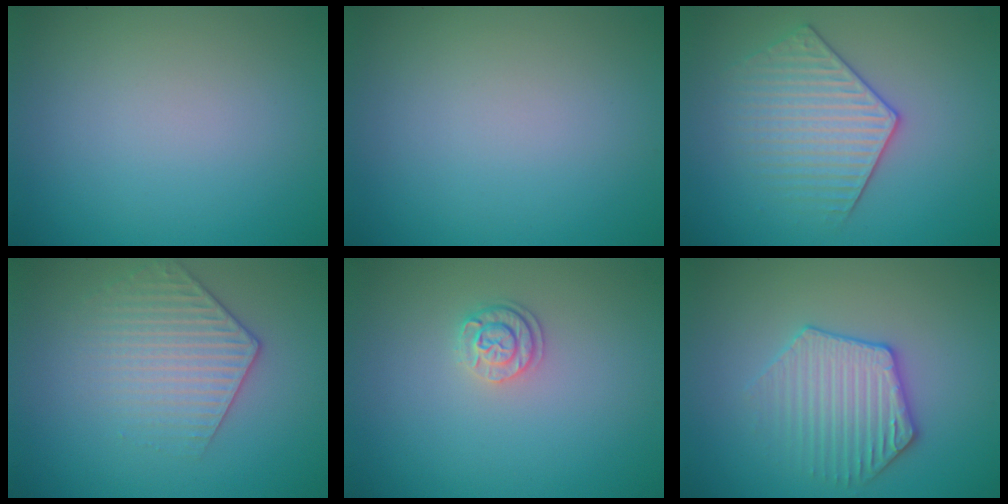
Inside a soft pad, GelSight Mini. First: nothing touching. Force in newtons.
{"total": 0.0}
{"total": 3.5, "press": 3.4, "slide": 0.7}
{"total": 3.2, "press": 3.1, "slide": 0.9}
{"total": 1.9, "press": 1.7, "slide": 0.9}
{"total": 3.6, "press": 3.5, "slide": 0.7}